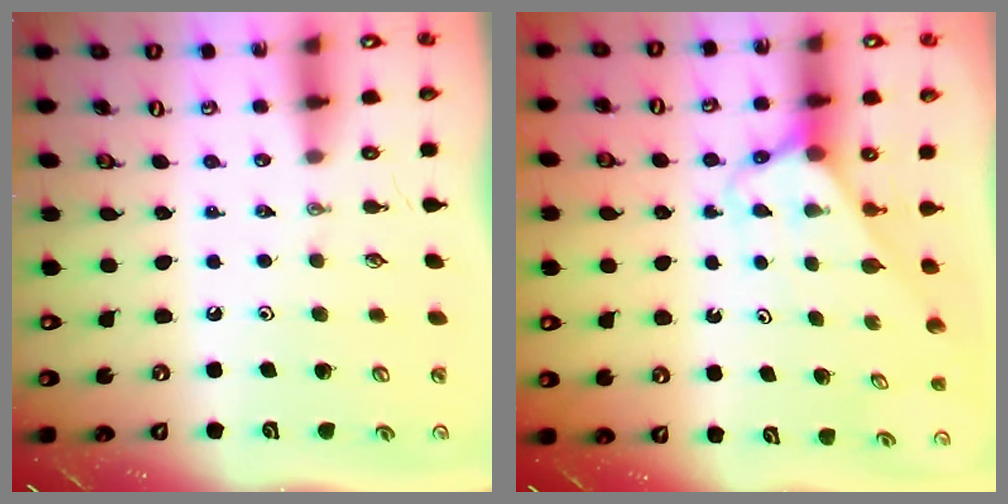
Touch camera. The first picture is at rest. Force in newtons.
{"total": 2.9, "press": 2.9, "slide": 0.2}